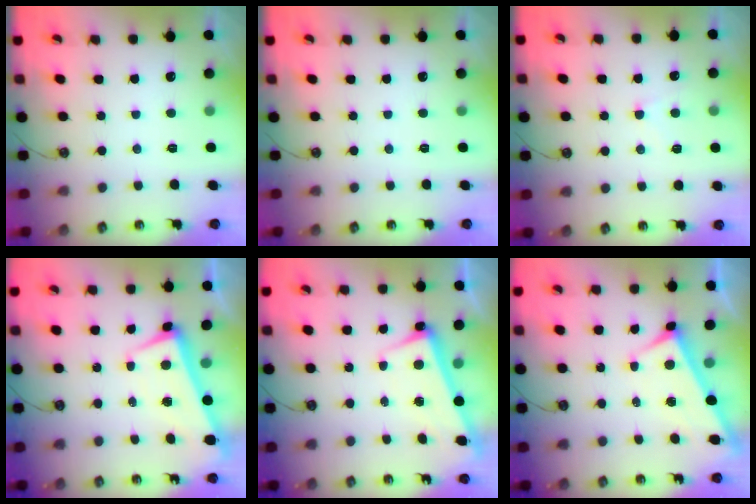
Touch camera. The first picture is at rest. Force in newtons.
{"total": 0.0}
{"total": 1.2, "press": 1.1, "slide": 0.6}
{"total": 2.0, "press": 1.9, "slide": 0.7}
{"total": 2.7, "press": 2.5, "slide": 1.0}
{"total": 3.9, "press": 3.9, "slide": 0.2}